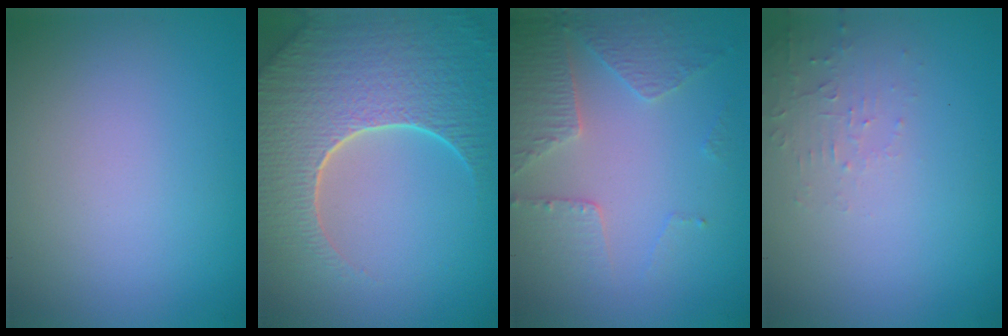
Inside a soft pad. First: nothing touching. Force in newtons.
{"total": 9.1, "press": 6.5, "slide": 6.3}
{"total": 4.5, "press": 3.3, "slide": 3.1}
{"total": 1.5, "press": 1.5, "slide": 0.3}